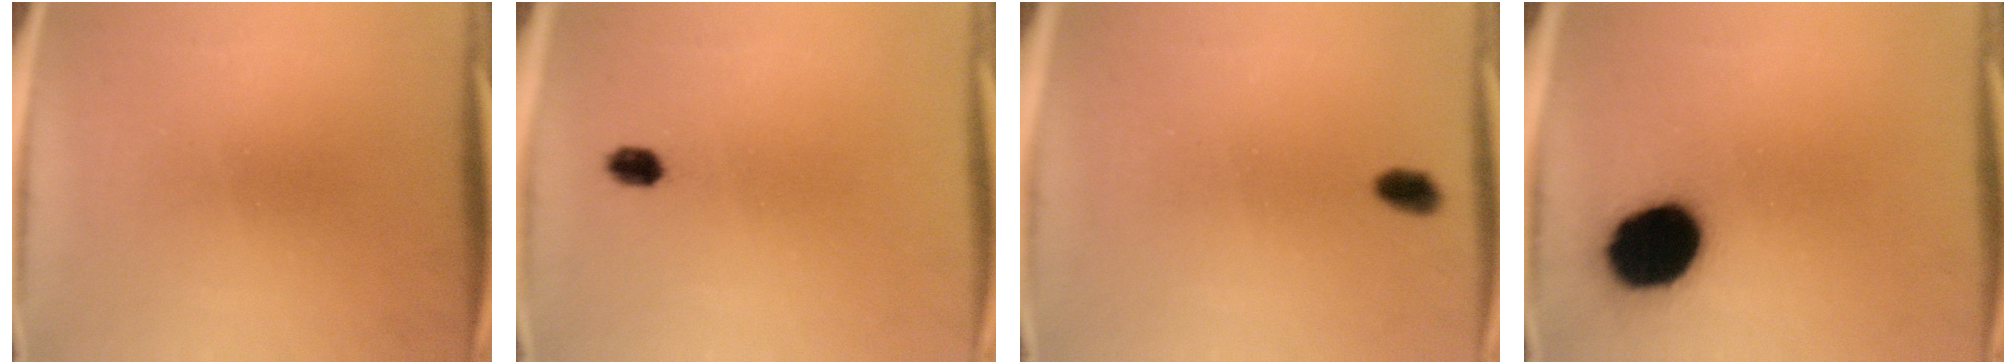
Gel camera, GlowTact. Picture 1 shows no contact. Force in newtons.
{"total": 2.4}
{"total": 2.7}
{"total": 16.6}